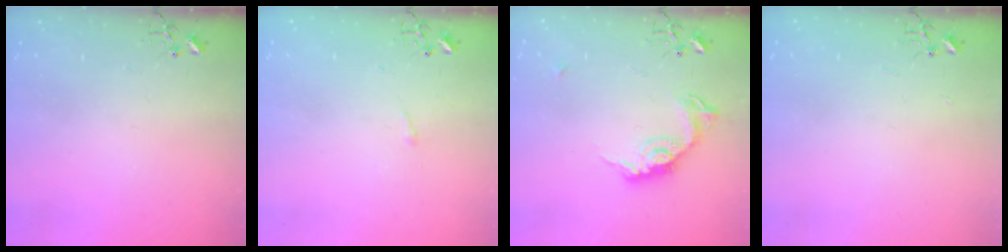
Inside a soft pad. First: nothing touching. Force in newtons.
{"total": 2.9, "press": 2.9, "slide": 0.5}
{"total": 14.2, "press": 14.2, "slide": 0.6}
{"total": 1.8, "press": 1.8, "slide": 0.2}